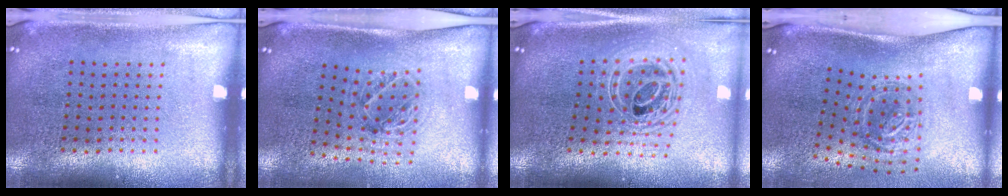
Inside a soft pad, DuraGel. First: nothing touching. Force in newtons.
{"total": 1.1, "press": 1.1, "slide": 0.4}
{"total": 2.4, "press": 1.8, "slide": 1.6}
{"total": 1.8, "press": 1.2, "slide": 1.3}